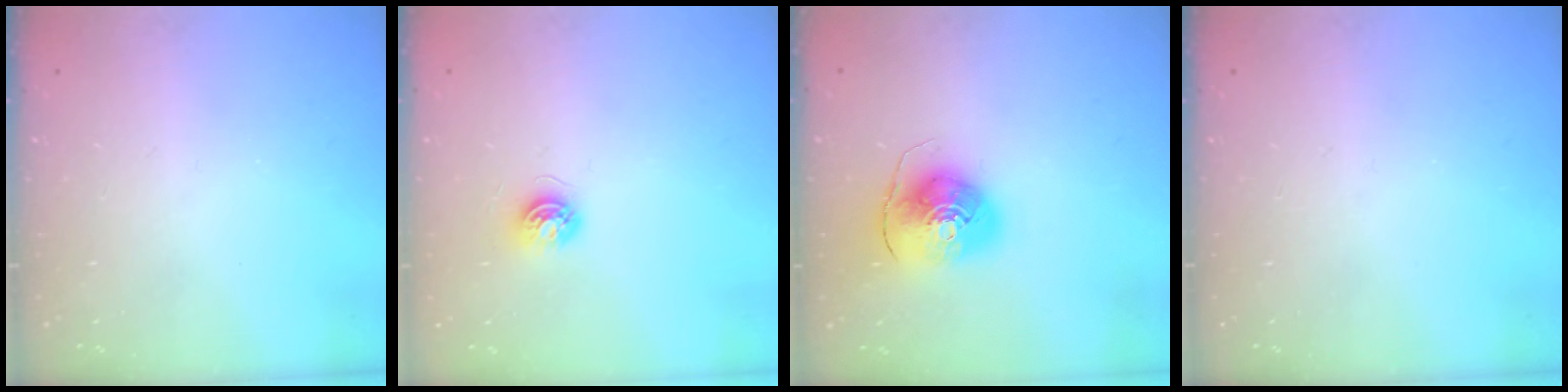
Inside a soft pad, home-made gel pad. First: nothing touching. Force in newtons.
{"total": 5.4, "press": 5.4, "slide": 0.5}
{"total": 10.2, "press": 10.1, "slide": 1.5}
{"total": 0.0}